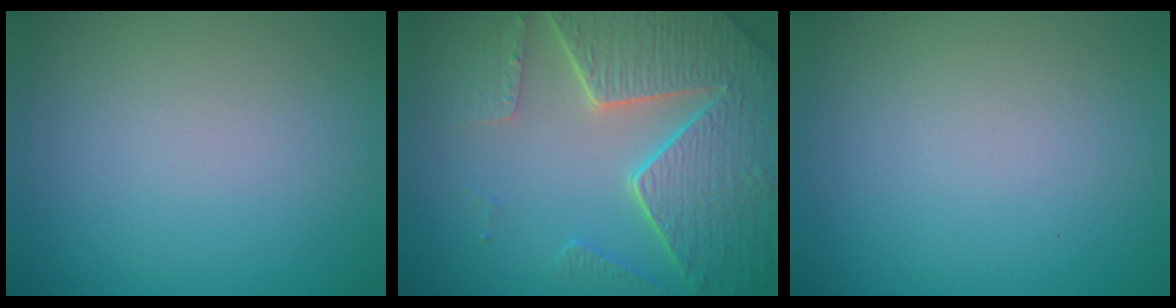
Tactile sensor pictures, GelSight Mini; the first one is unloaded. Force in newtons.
{"total": 8.4, "press": 6.2, "slide": 5.7}
{"total": 0.0}